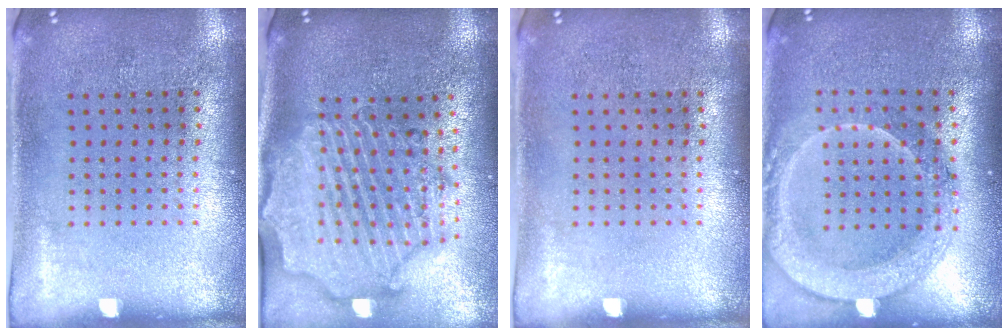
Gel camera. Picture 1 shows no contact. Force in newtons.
{"total": 3.1, "press": 2.7, "slide": 1.5}
{"total": 0.0}
{"total": 2.1, "press": 2.0, "slide": 0.7}